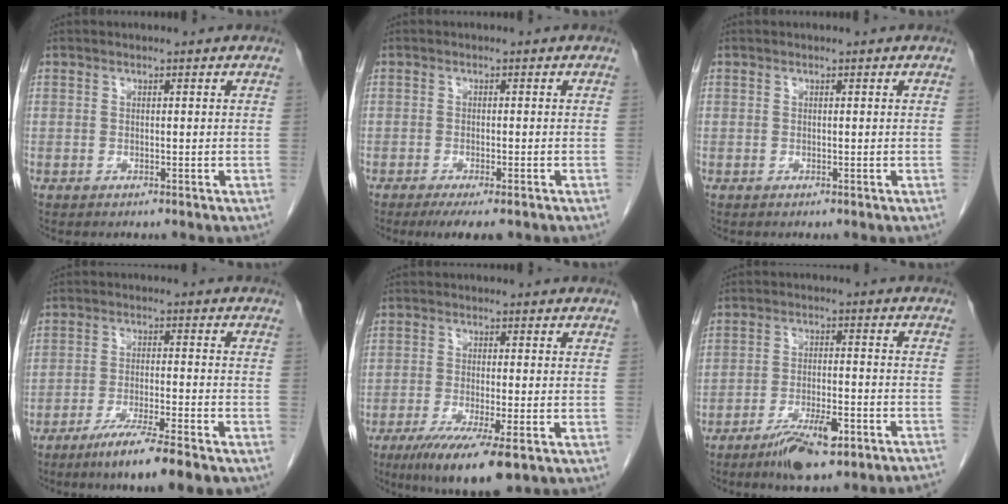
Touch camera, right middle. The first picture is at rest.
{"total": 5.4, "force": [-3.9, 1.0, 3.5], "torque": [-0.046, -0.013, -0.055]}
{"total": 0.0}
{"total": 9.1, "force": [-6.7, -0.2, 6.1], "torque": [-0.097, -0.022, -0.110]}
{"total": 9.6, "force": [-5.7, 1.1, 7.7], "torque": [-0.131, -0.029, -0.089]}
{"total": 10.5, "force": [-7.9, 1.6, 6.8], "torque": [-0.096, 0.000, -0.128]}